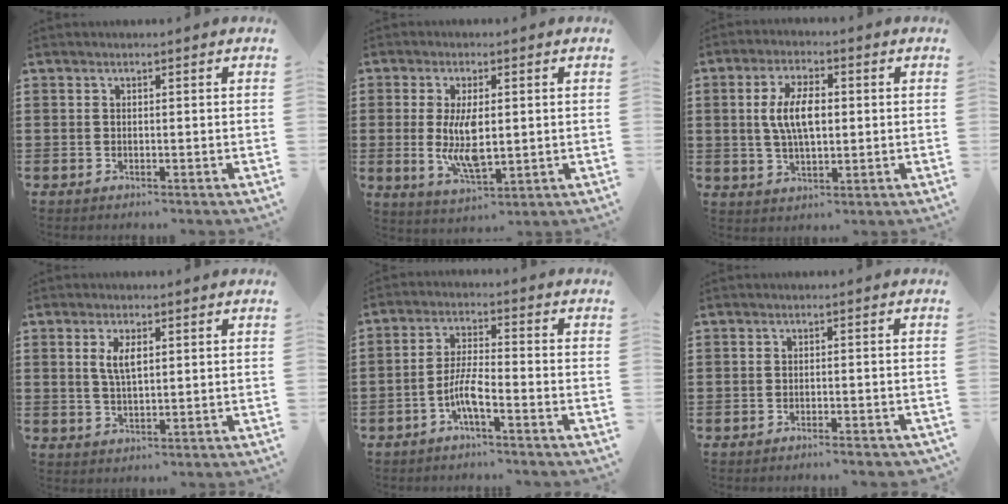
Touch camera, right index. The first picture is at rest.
{"total": 7.6, "force": [0.2, 3.2, 6.9], "torque": [-0.139, -0.004, -0.001]}
{"total": 7.3, "force": [0.6, 3.1, 6.6], "torque": [-0.135, 0.008, 0.007]}
{"total": 3.9, "force": [1.1, 1.5, 3.4], "torque": [-0.071, 0.007, 0.018]}
{"total": 5.6, "force": [-2.9, 0.8, 4.7], "torque": [-0.114, -0.013, -0.061]}
{"total": 1.4, "force": [-1.3, 0.0, 0.6], "torque": [-0.012, 0.000, -0.025]}